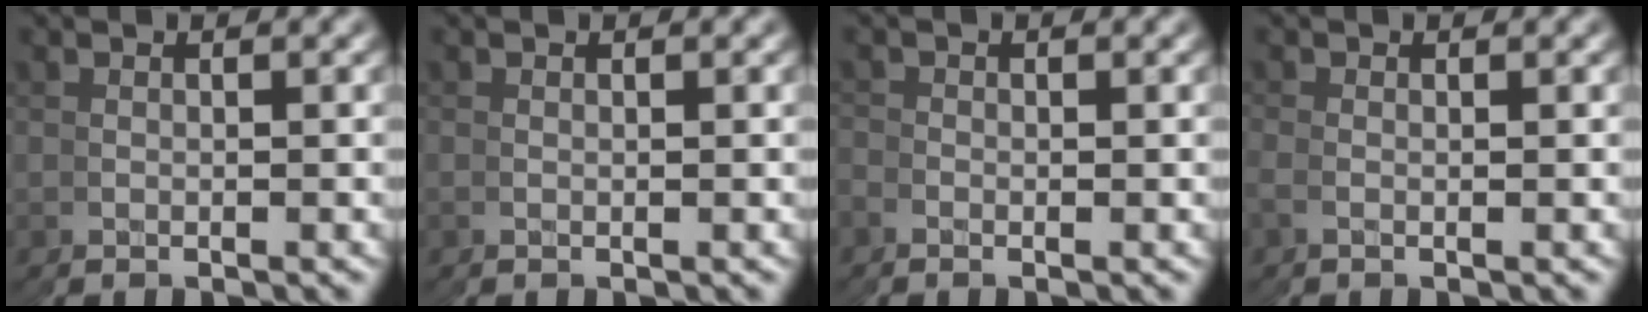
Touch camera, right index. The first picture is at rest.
{"total": 0.0}
{"total": 2.1, "force": [-1.1, -0.2, -1.8], "torque": [0.036, 0.005, -0.027]}
{"total": 0.9, "force": [0.1, -0.8, -0.4], "torque": [0.005, 0.007, -0.002]}